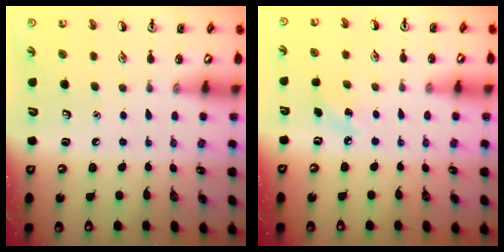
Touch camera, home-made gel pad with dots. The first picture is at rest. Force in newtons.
{"total": 4.5, "press": 4.2, "slide": 1.6}